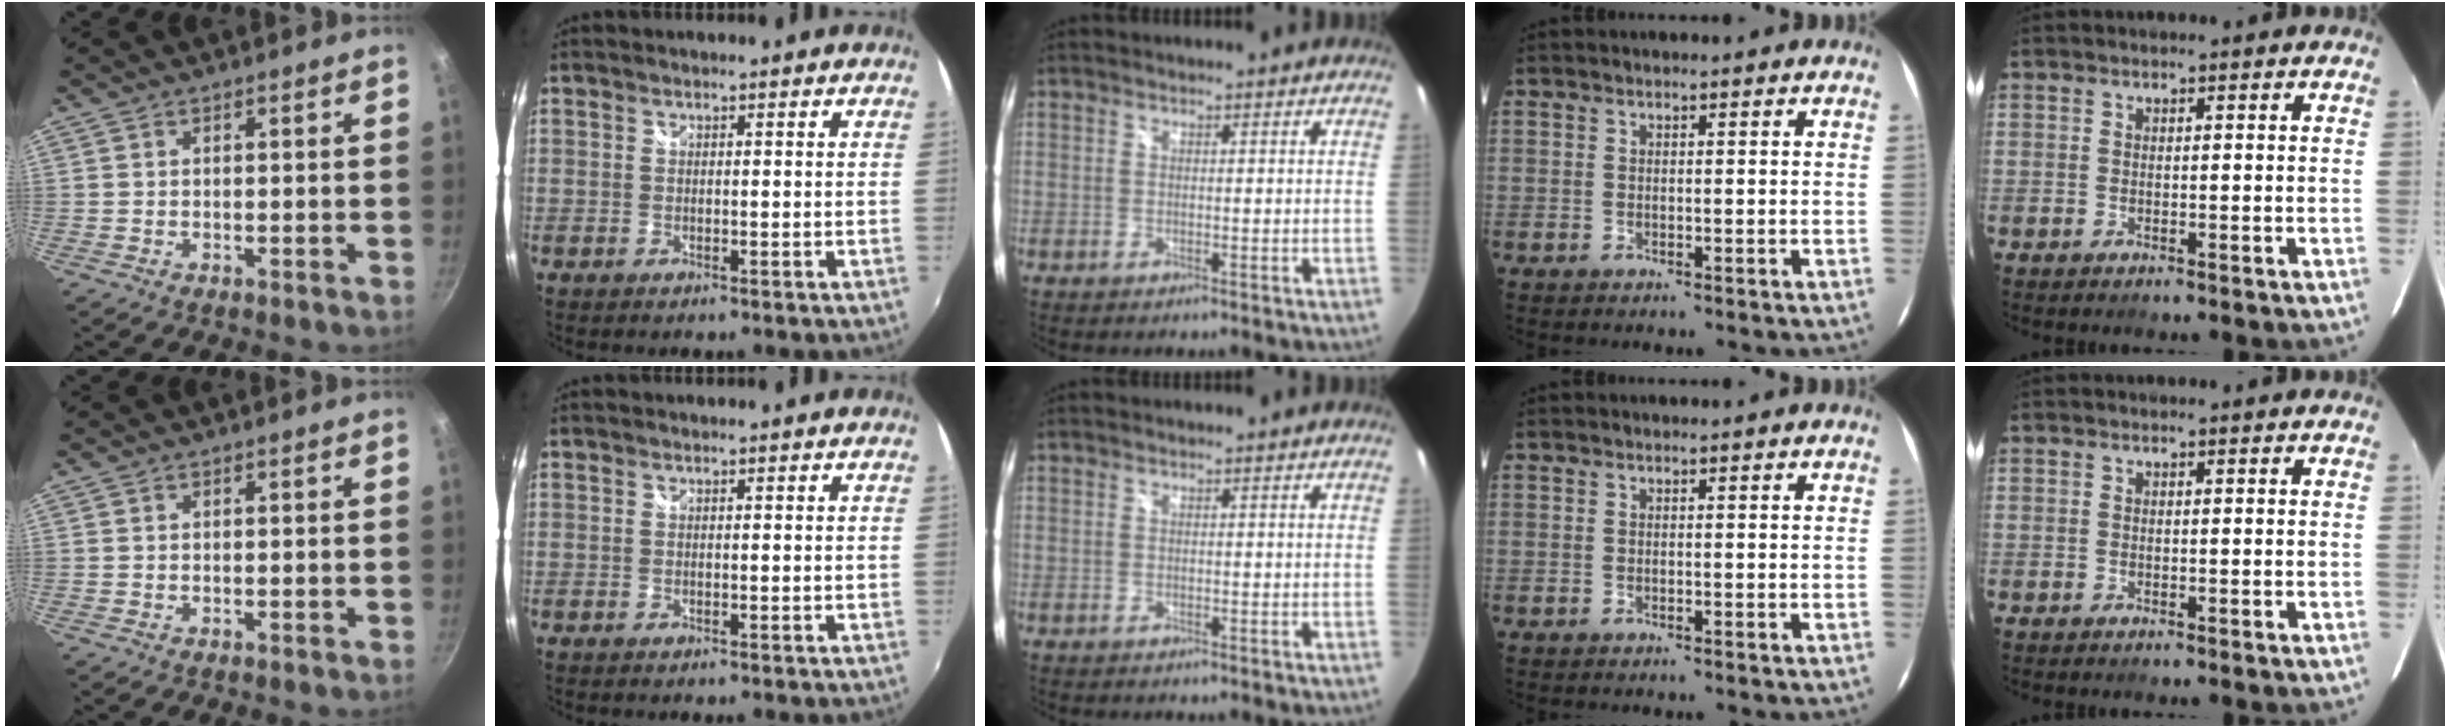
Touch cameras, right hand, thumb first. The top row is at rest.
{}